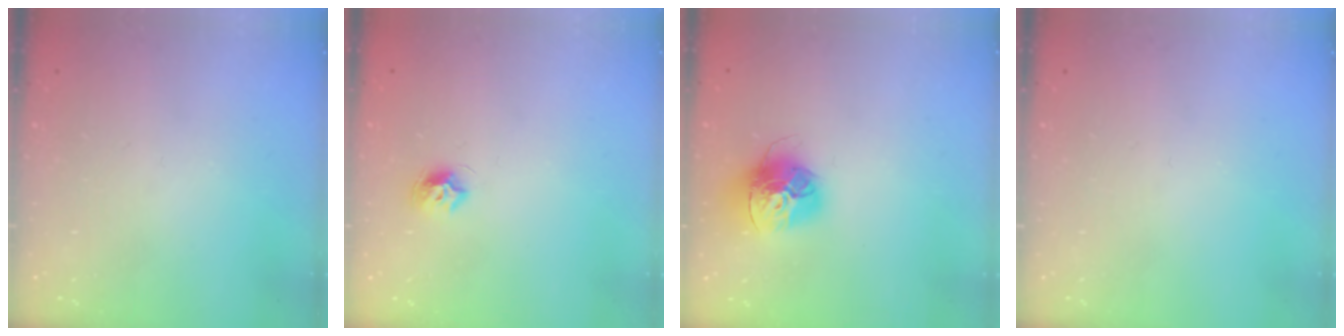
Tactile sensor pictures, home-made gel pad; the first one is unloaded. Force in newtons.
{"total": 7.1, "press": 7.1, "slide": 0.5}
{"total": 15.1, "press": 15.0, "slide": 1.5}
{"total": 0.0}